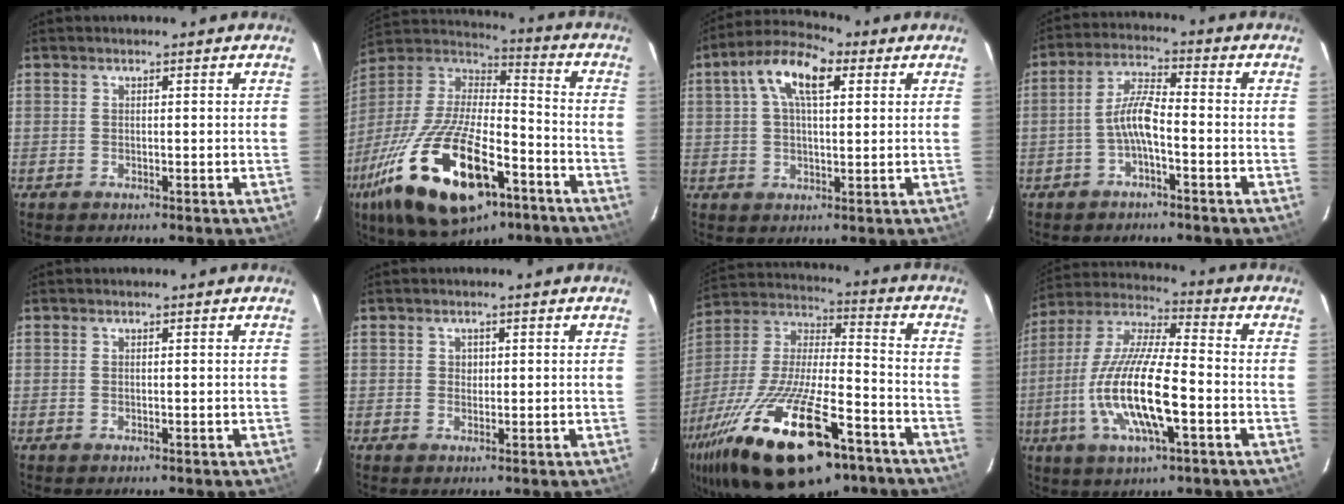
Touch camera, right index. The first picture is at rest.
{"total": 27.8, "force": [-14.0, 11.3, 21.2], "torque": [-0.420, -0.043, -0.235]}
{"total": 10.2, "force": [3.7, 4.6, 8.3], "torque": [-0.156, 0.033, 0.059]}
{"total": 5.6, "force": [-2.3, 1.2, 4.9], "torque": [-0.105, 0.015, -0.043]}
{"total": 0.0}
{"total": 1.1, "force": [0.2, 1.1, 0.2], "torque": [0.001, 0.003, 0.002]}
{"total": 30.6, "force": [-17.9, 10.6, 22.4], "torque": [-0.429, -0.041, -0.290]}
{"total": 17.2, "force": [-4.9, 4.0, 16.0], "torque": [-0.323, -0.011, -0.097]}